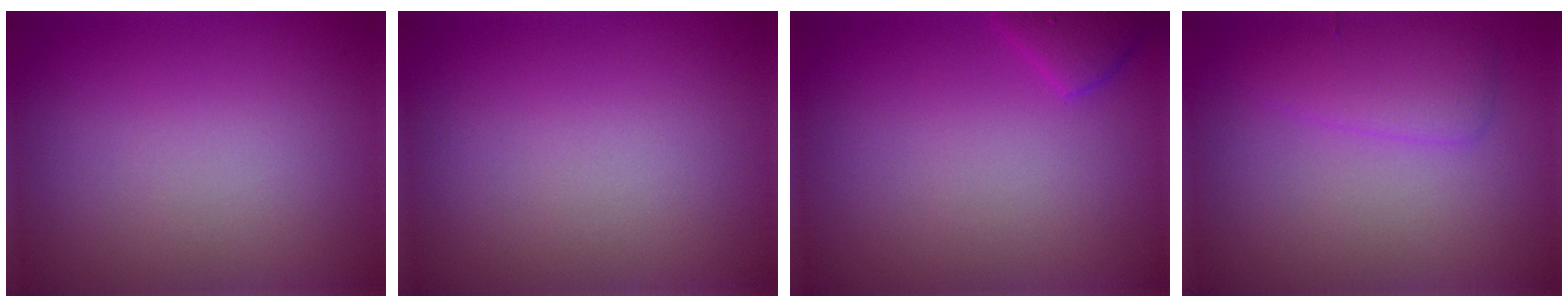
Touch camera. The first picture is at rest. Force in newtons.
{"total": 0.0}
{"total": 1.8, "press": 1.8, "slide": 0.1}
{"total": 2.6, "press": 2.6, "slide": 0.1}